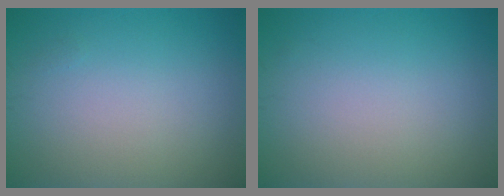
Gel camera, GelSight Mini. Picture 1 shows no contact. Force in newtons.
{"total": 0.0}